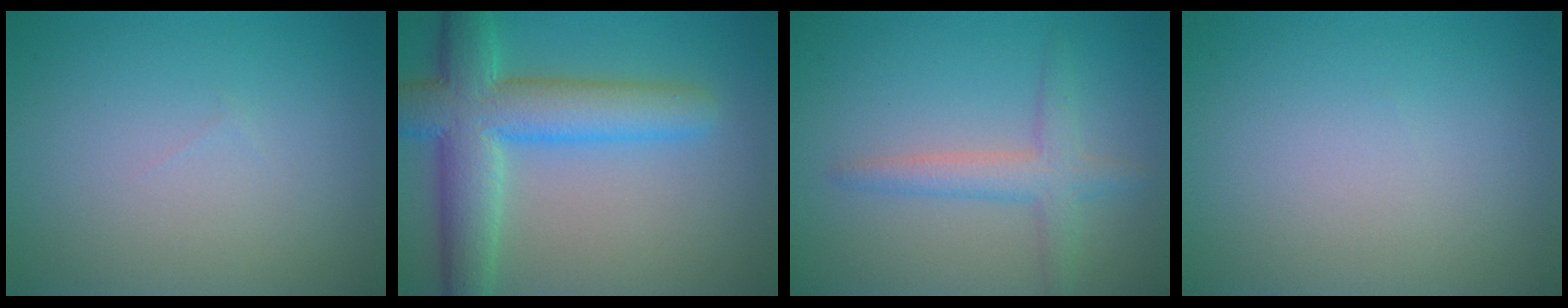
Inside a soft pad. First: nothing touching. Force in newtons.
{"total": 8.3, "press": 8.3, "slide": 0.2}
{"total": 2.9, "press": 2.9, "slide": 0.2}
{"total": 0.0}